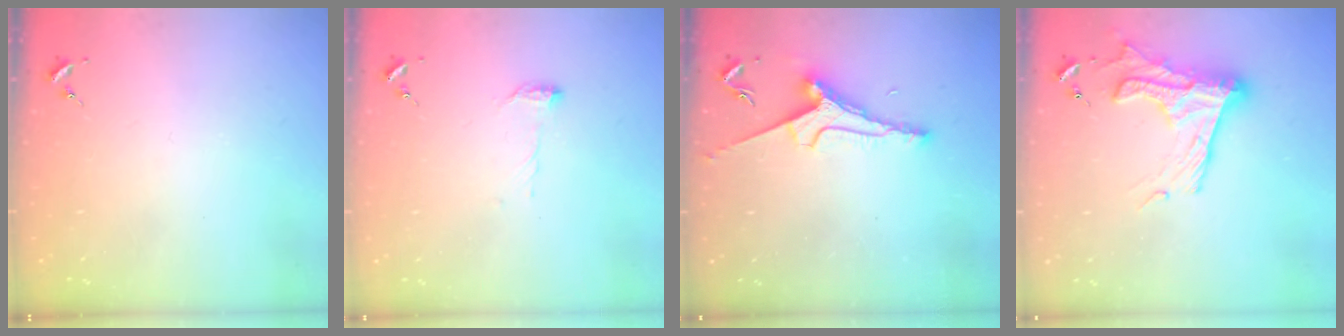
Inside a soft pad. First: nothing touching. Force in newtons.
{"total": 5.8, "press": 5.7, "slide": 0.7}
{"total": 8.0, "press": 8.0, "slide": 0.9}
{"total": 18.2, "press": 18.2, "slide": 1.2}